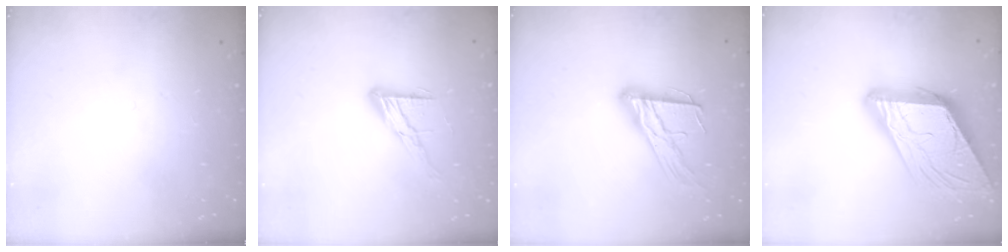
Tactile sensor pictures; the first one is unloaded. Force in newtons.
{"total": 10.6, "press": 10.6, "slide": 0.8}
{"total": 14.8, "press": 14.8, "slide": 1.3}
{"total": 17.5, "press": 17.4, "slide": 1.8}